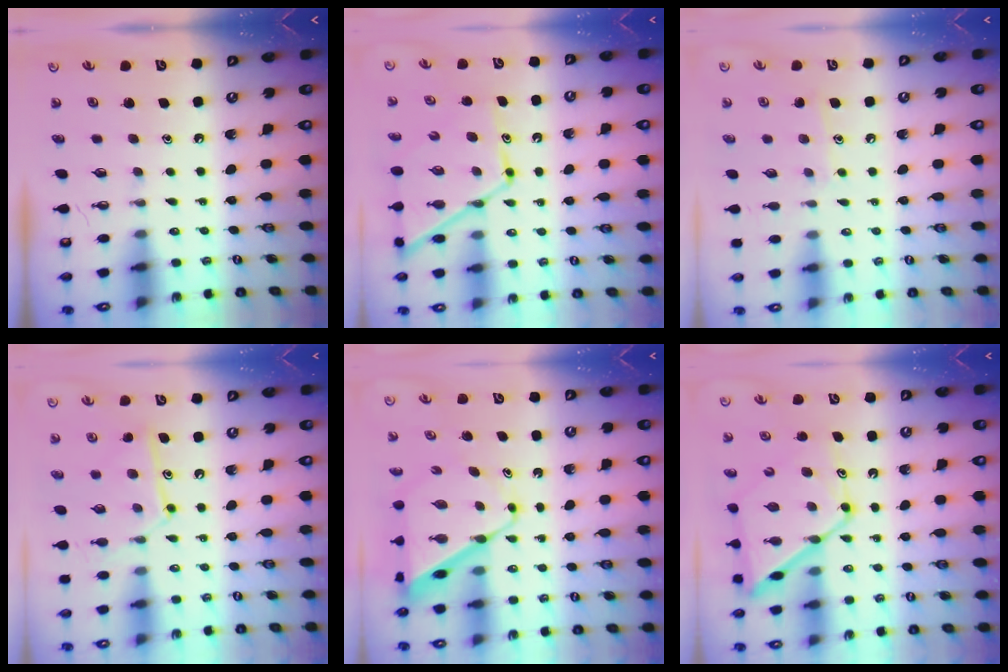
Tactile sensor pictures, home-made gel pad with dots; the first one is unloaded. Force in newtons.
{"total": 13.1, "press": 13.1, "slide": 1.1}
{"total": 6.8, "press": 6.8, "slide": 0.4}
{"total": 11.8, "press": 11.8, "slide": 0.8}
{"total": 9.7, "press": 9.7, "slide": 0.8}
{"total": 14.9, "press": 14.8, "slide": 1.2}